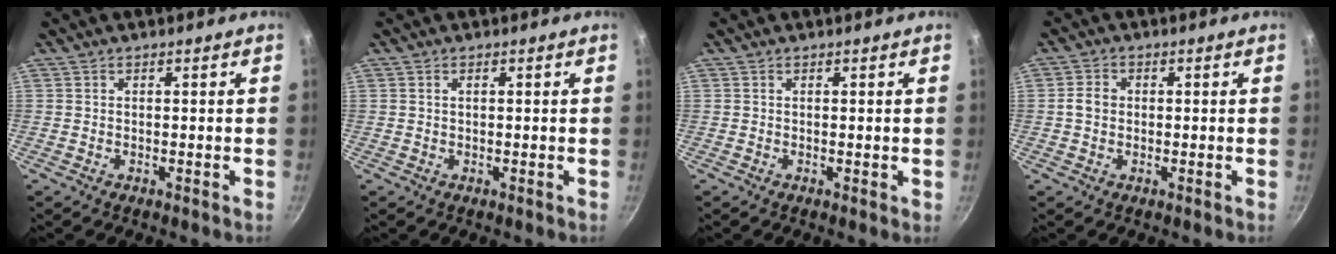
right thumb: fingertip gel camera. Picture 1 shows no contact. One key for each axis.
{"total": 0.7, "fx": 0.2, "fy": 0.4, "fz": 0.5, "tx": -0.009, "ty": 0.003, "tz": 0.003}
{"total": 0.6, "fx": 0.0, "fy": 0.1, "fz": 0.6, "tx": -0.007, "ty": -0.002, "tz": 0.000}
{"total": 3.2, "fx": -0.1, "fy": 2.7, "fz": 1.8, "tx": -0.025, "ty": 0.010, "tz": -0.007}